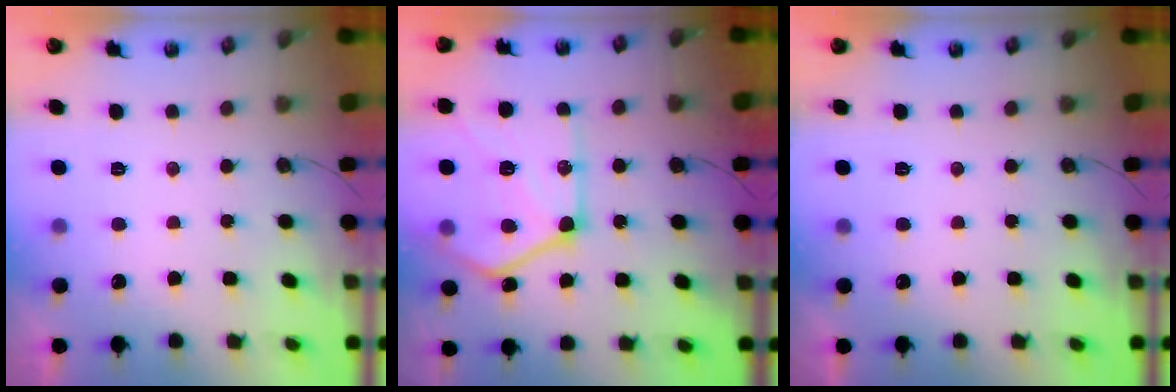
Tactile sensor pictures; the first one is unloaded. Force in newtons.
{"total": 24.2, "press": 24.1, "slide": 1.8}
{"total": 0.0}